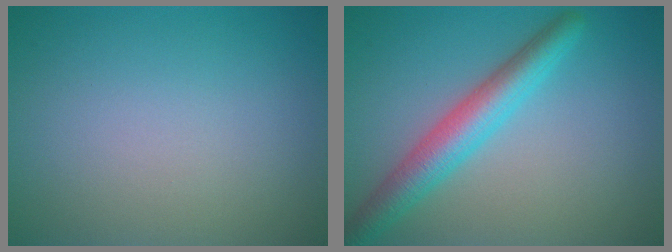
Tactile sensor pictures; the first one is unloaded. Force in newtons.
{"total": 4.7, "press": 4.7, "slide": 0.1}